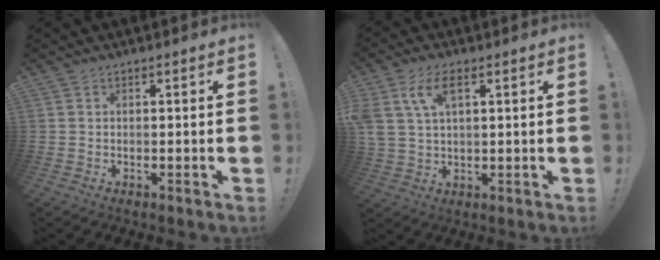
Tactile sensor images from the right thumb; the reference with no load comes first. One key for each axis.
{"total": 8.9, "fx": 3.9, "fy": 4.8, "fz": 6.4, "tx": -0.136, "ty": 0.000, "tz": 0.074}